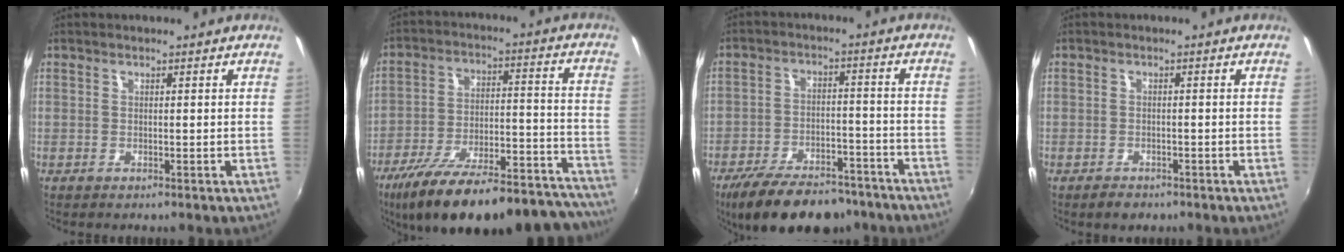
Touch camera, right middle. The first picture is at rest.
{"total": 31.7, "force": [-26.8, 8.7, 14.6], "torque": [-0.230, -0.012, -0.365]}
{"total": 18.9, "force": [-14.9, 7.6, 8.9], "torque": [-0.177, -0.007, -0.214]}
{"total": 2.7, "force": [-1.9, 1.6, 0.9], "torque": [-0.024, -0.003, -0.030]}